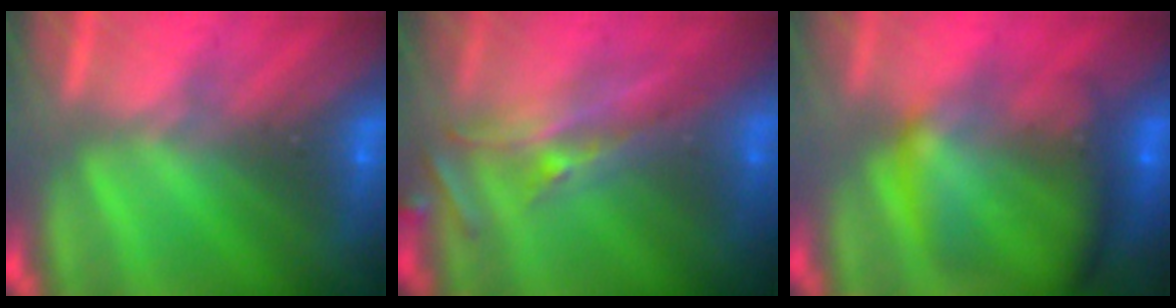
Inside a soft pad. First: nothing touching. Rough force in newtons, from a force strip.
{"total": 2.6}
{"total": 8.9}